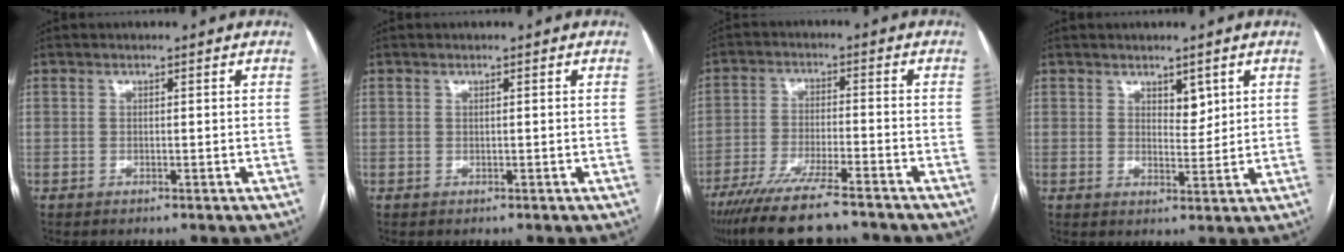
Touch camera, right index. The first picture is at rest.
{"total": 0.0}
{"total": 13.4, "force": [-10.9, 1.5, 7.6], "torque": [-0.135, -0.035, -0.179]}
{"total": 3.0, "force": [1.7, 1.6, 2.0], "torque": [-0.029, -0.004, 0.031]}